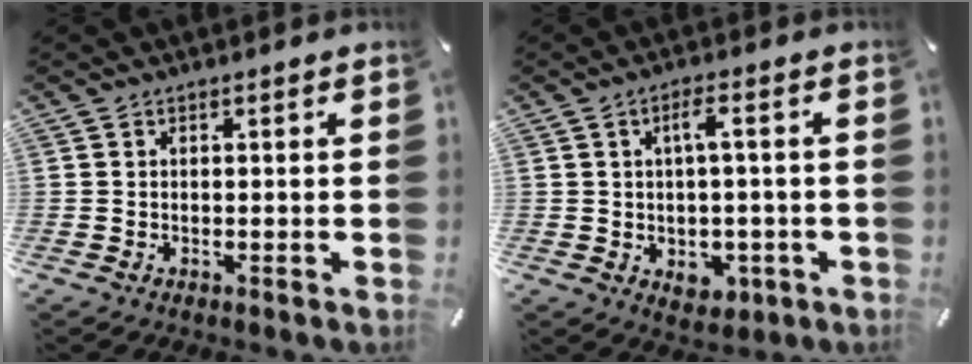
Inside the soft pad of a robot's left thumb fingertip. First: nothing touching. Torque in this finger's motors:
{"motor_torque": [-0.25, 1.23, 0.24, 0.01, 0.16]}